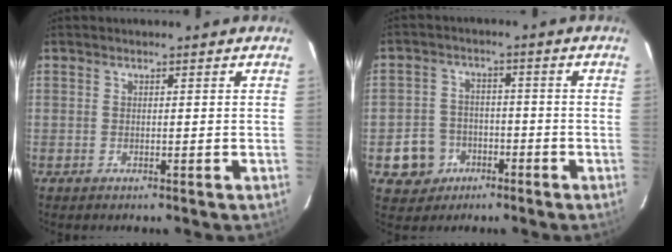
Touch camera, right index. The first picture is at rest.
{"total": 7.3, "force": [-3.2, 6.4, 1.2], "torque": [-0.046, 0.022, -0.042]}